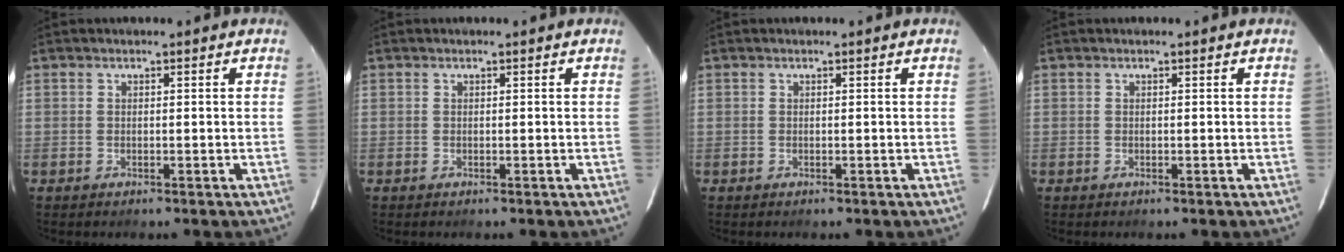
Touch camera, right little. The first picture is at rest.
{"total": 0.0}
{"total": 0.0}
{"total": 0.0}